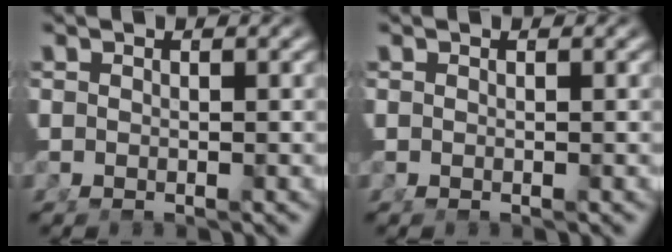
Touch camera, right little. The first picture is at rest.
{"total": 0.0}